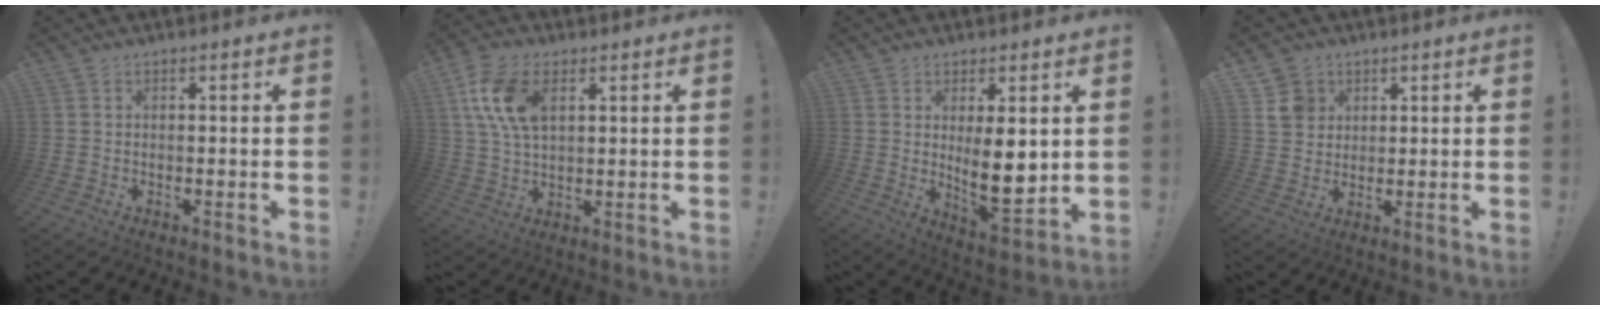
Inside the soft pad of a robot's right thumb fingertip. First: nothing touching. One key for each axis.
{"total": 12.6, "fx": 4.5, "fy": 7.3, "fz": 9.2, "tx": -0.181, "ty": -0.001, "tz": 0.084}
{"total": 11.4, "fx": 1.6, "fy": 4.0, "fz": 10.6, "tx": -0.161, "ty": -0.029, "tz": 0.028}
{"total": 6.7, "fx": 3.6, "fy": 5.6, "fz": 1.0, "tx": -0.007, "ty": -0.024, "tz": 0.070}